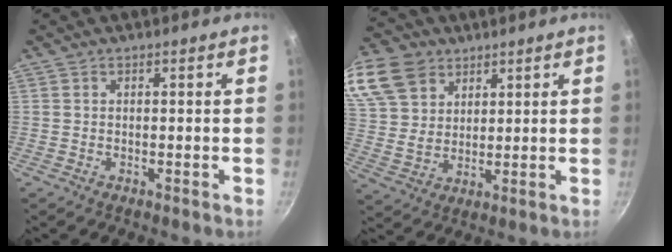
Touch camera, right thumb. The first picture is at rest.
{"total": 17.9, "force": [10.0, 12.7, 7.7], "torque": [-0.169, -0.002, 0.196]}